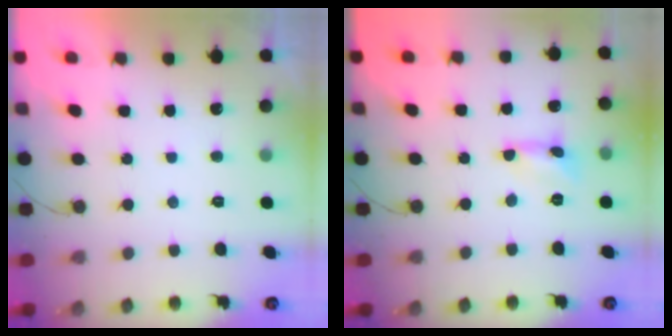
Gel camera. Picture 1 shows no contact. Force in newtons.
{"total": 1.0, "press": 1.0, "slide": 0.1}